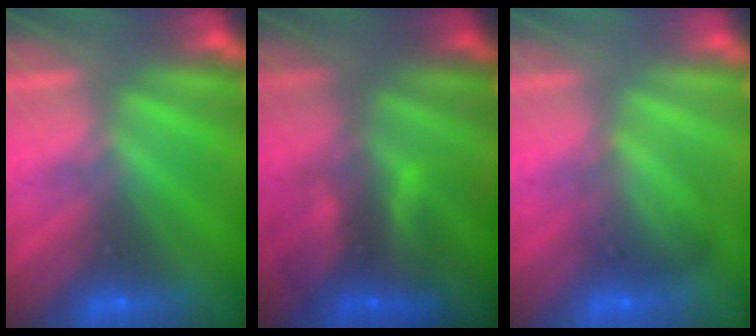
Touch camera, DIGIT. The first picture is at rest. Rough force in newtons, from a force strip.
{"total": 8.0}
{"total": 1.8}